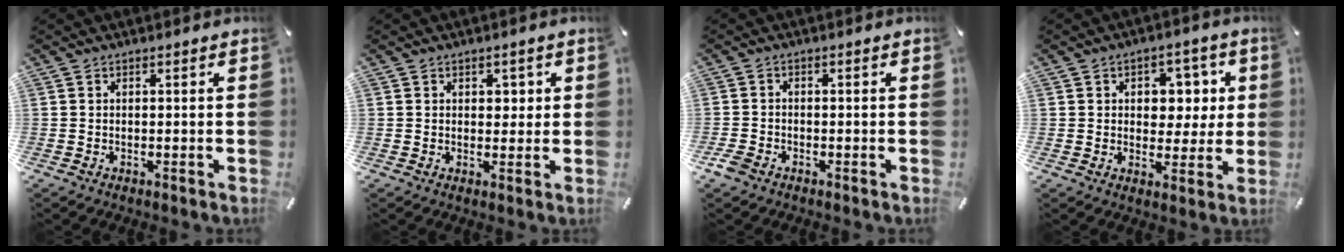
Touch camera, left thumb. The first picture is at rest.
{"total": 2.4, "force": [0.7, 1.9, 1.3], "torque": [-0.004, -0.003, 0.004]}
{"total": 2.7, "force": [-1.8, 1.7, 1.2], "torque": [-0.032, 0.004, -0.037]}
{"total": 7.7, "force": [1.6, 6.3, 4.1], "torque": [-0.041, -0.004, 0.022]}